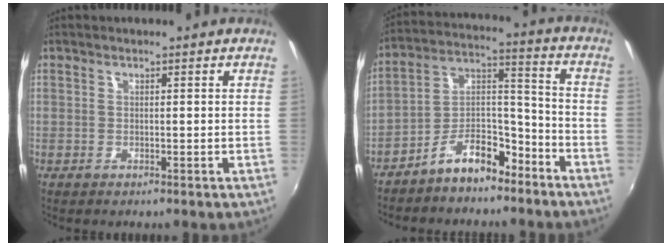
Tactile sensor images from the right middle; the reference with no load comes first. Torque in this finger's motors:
{"motor_torque": [1.07, -1.07, 0.31, 0.14]}